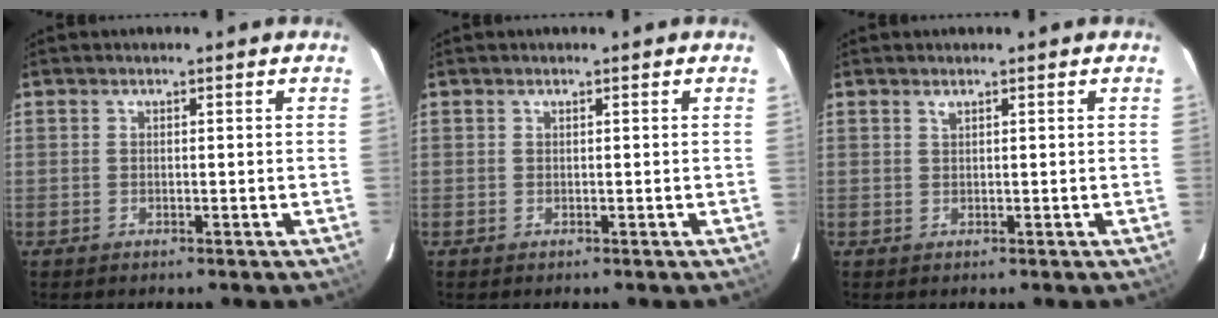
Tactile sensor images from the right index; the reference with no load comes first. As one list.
[{"total": 0.0}, {"total": 0.6, "force": [0.5, 0.1, 0.3], "torque": [-0.004, 0.001, 0.008]}]